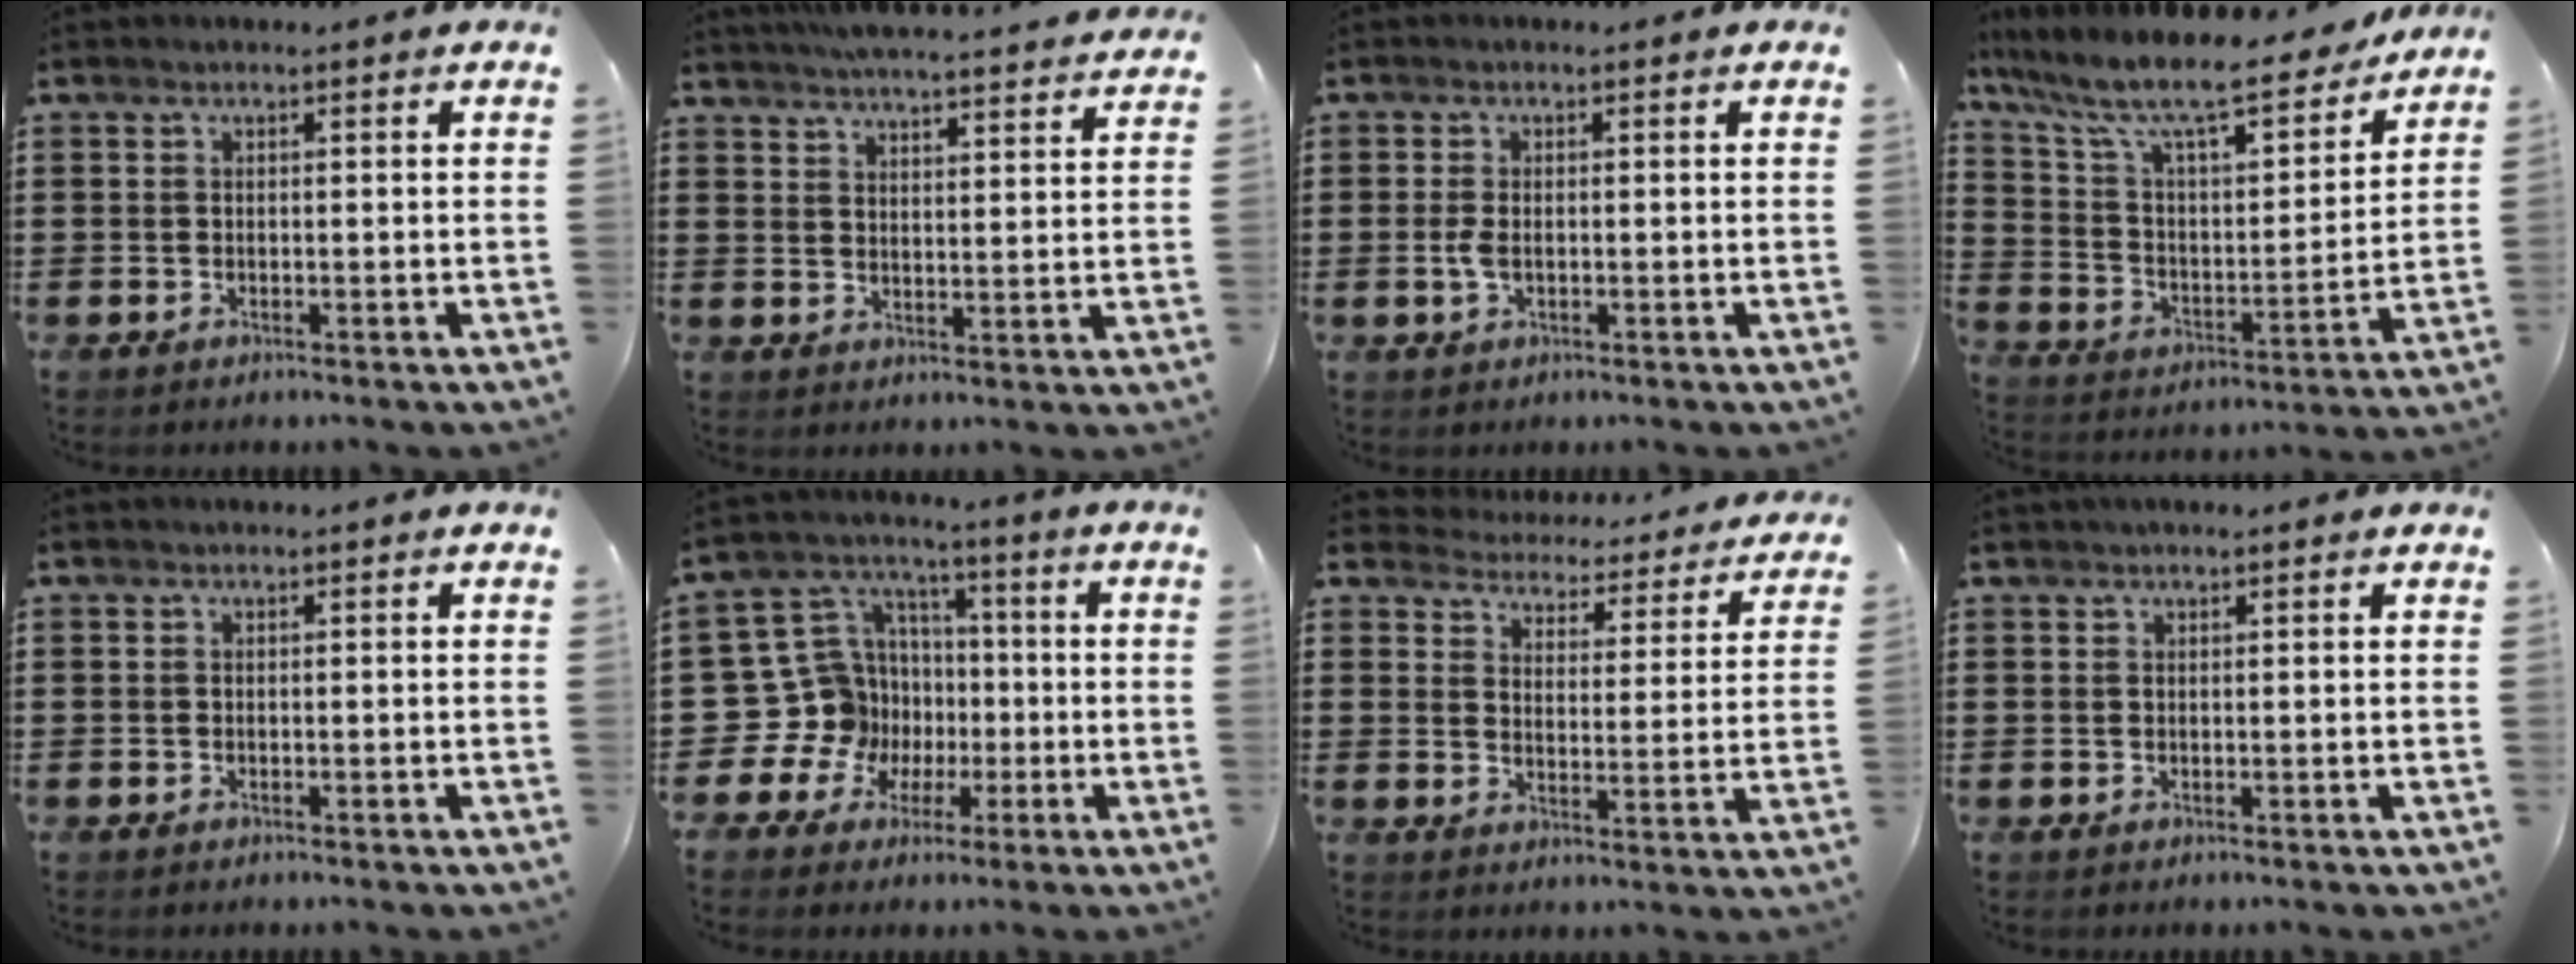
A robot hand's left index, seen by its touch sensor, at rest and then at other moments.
{"total": 5.5, "force": [5.3, -0.6, 1.0], "torque": [-0.039, -0.033, 0.094]}
{"total": 2.2, "force": [-0.2, 1.1, 2.0], "torque": [-0.052, -0.005, -0.009]}
{"total": 11.6, "force": [9.7, 1.6, 6.1], "torque": [-0.151, -0.067, 0.163]}
{"total": 0.0}
{"total": 14.4, "force": [-2.4, 13.5, 4.4], "torque": [-0.165, -0.011, -0.014]}
{"total": 3.9, "force": [3.9, 0.2, -0.3], "torque": [-0.022, -0.038, 0.062]}
{"total": 0.9, "force": [0.8, 0.1, 0.4], "torque": [-0.009, 0.001, 0.015]}